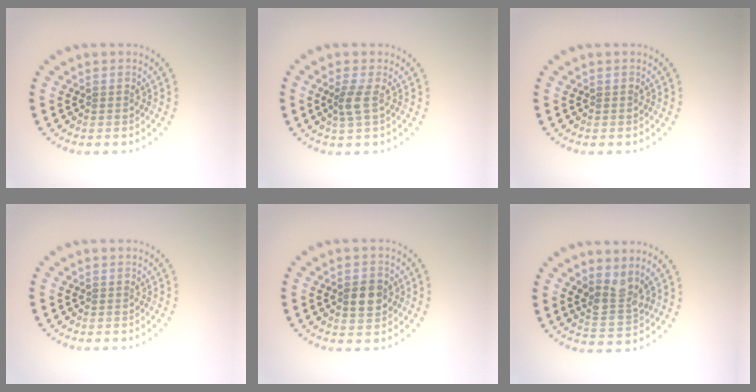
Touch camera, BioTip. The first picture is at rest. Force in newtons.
{"total": 1.7, "press": 1.4, "slide": 1.0}
{"total": 0.0}
{"total": 0.0}
{"total": 2.8, "press": 2.8, "slide": 0.1}
{"total": 2.8, "press": 2.4, "slide": 1.6}